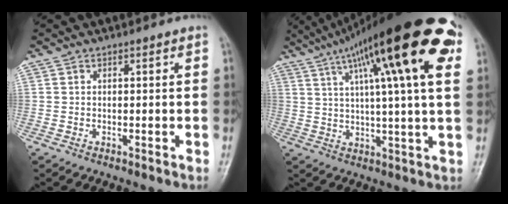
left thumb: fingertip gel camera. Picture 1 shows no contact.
{"total": 26.2, "force": [11.6, 5.4, 22.9], "torque": [-0.350, 0.010, 0.173]}